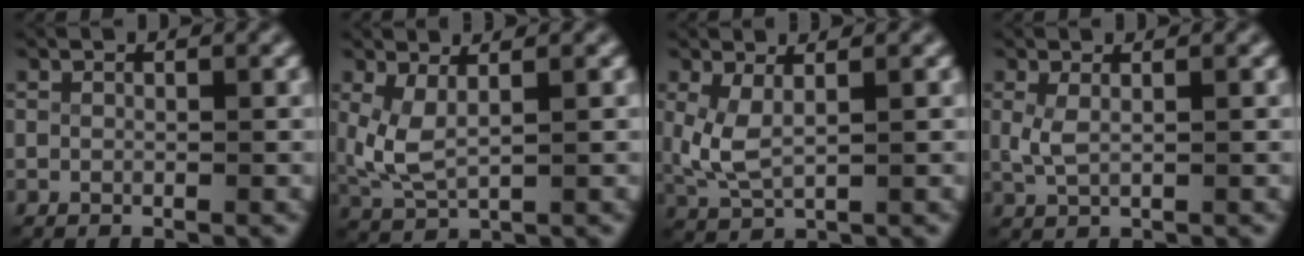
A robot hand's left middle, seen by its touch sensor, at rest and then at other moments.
{"total": 4.1, "force": [0.8, 2.8, 2.8], "torque": [-0.082, -0.015, 0.025]}
{"total": 3.6, "force": [0.6, 2.3, 2.7], "torque": [-0.079, -0.015, 0.024]}
{"total": 1.7, "force": [0.3, 0.7, 1.5], "torque": [-0.044, -0.009, 0.015]}